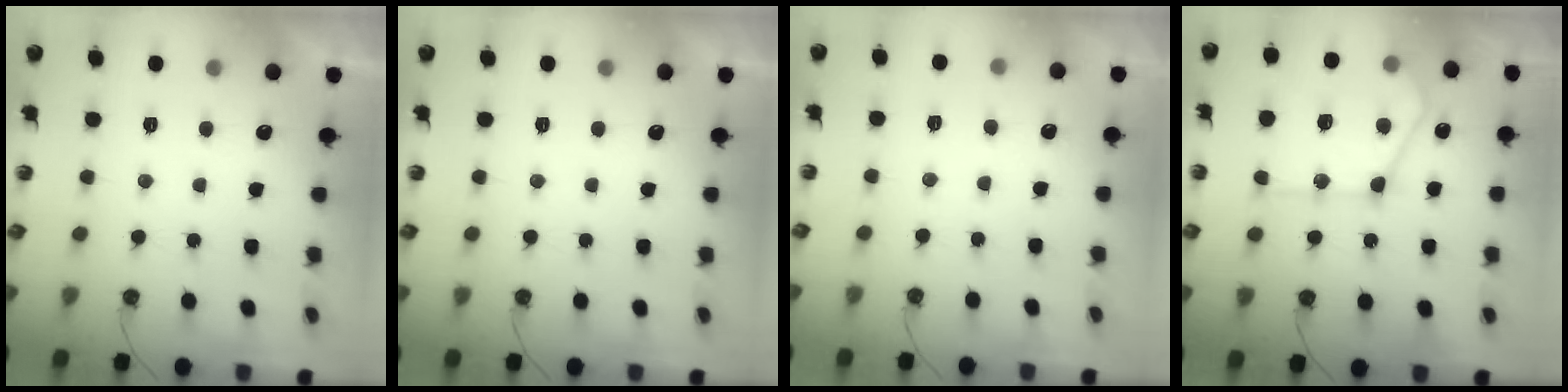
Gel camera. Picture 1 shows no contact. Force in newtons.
{"total": 0.0}
{"total": 2.4, "press": 2.4, "slide": 0.4}
{"total": 19.9, "press": 19.8, "slide": 2.2}